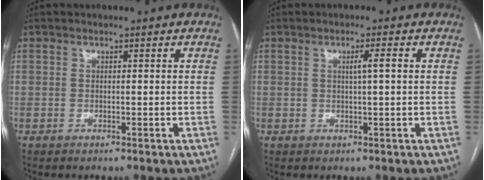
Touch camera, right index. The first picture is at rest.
{"total": 2.2, "force": [0.4, -0.3, 2.1], "torque": [-0.036, 0.002, 0.008]}